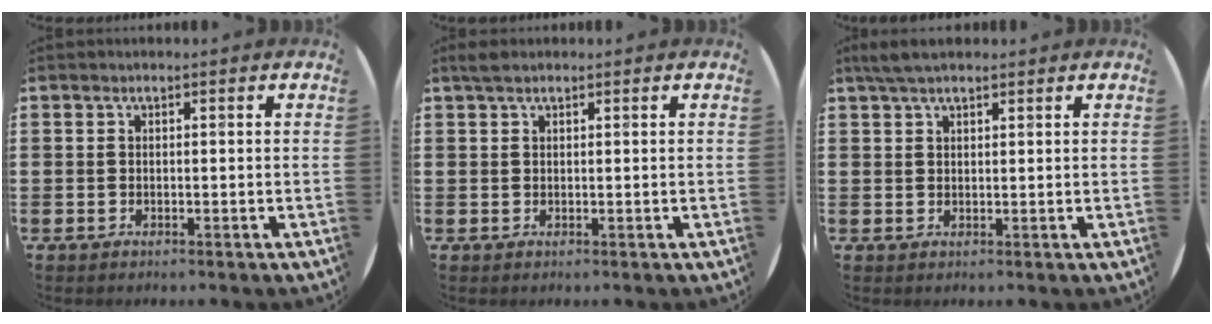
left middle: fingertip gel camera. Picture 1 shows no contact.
{"total": 1.3, "force": [1.0, 0.5, 0.6], "torque": [-0.006, 0.002, 0.017]}
{"total": 3.1, "force": [2.6, 0.9, 1.6], "torque": [-0.036, 0.006, 0.048]}